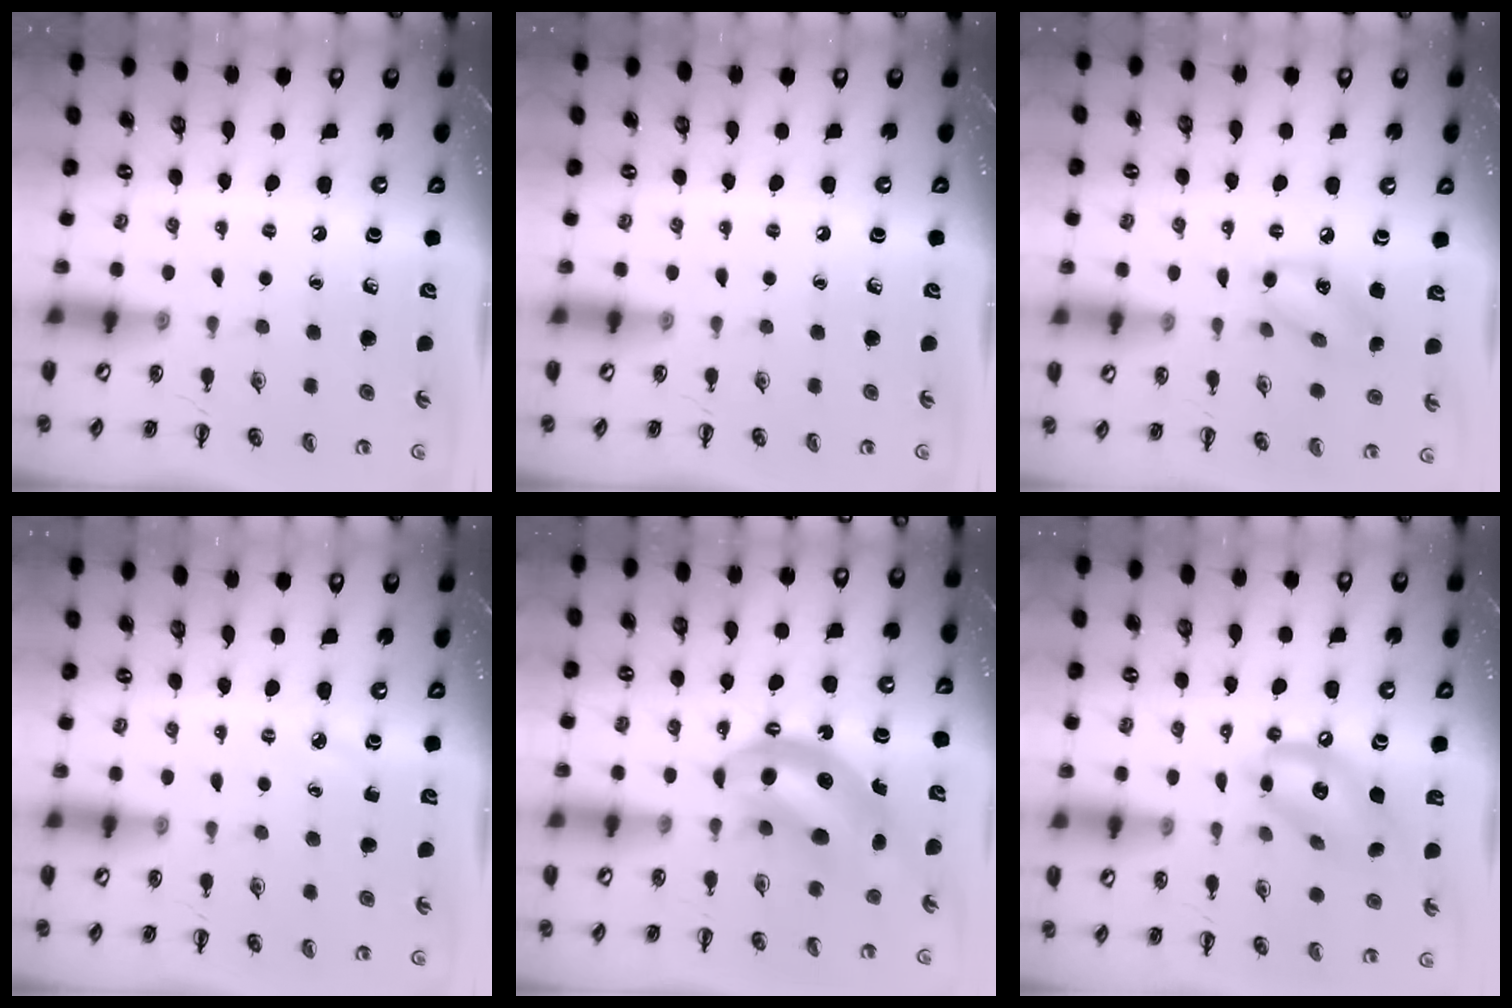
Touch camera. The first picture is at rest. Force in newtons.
{"total": 0.0}
{"total": 8.0, "press": 8.0, "slide": 0.4}
{"total": 2.0, "press": 1.9, "slide": 0.7}
{"total": 10.9, "press": 10.5, "slide": 2.8}
{"total": 12.7, "press": 12.4, "slide": 2.4}